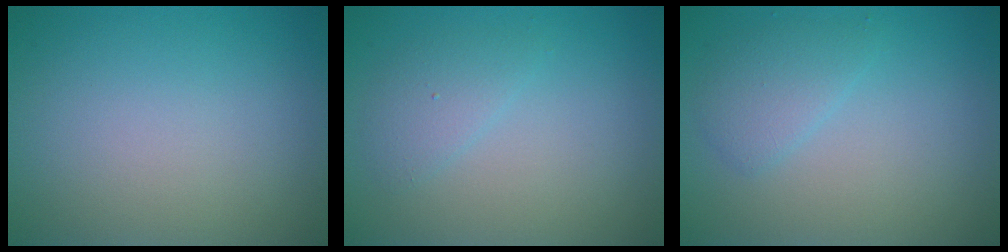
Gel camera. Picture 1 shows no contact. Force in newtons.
{"total": 1.7, "press": 1.7, "slide": 0.2}
{"total": 2.0, "press": 2.0, "slide": 0.1}